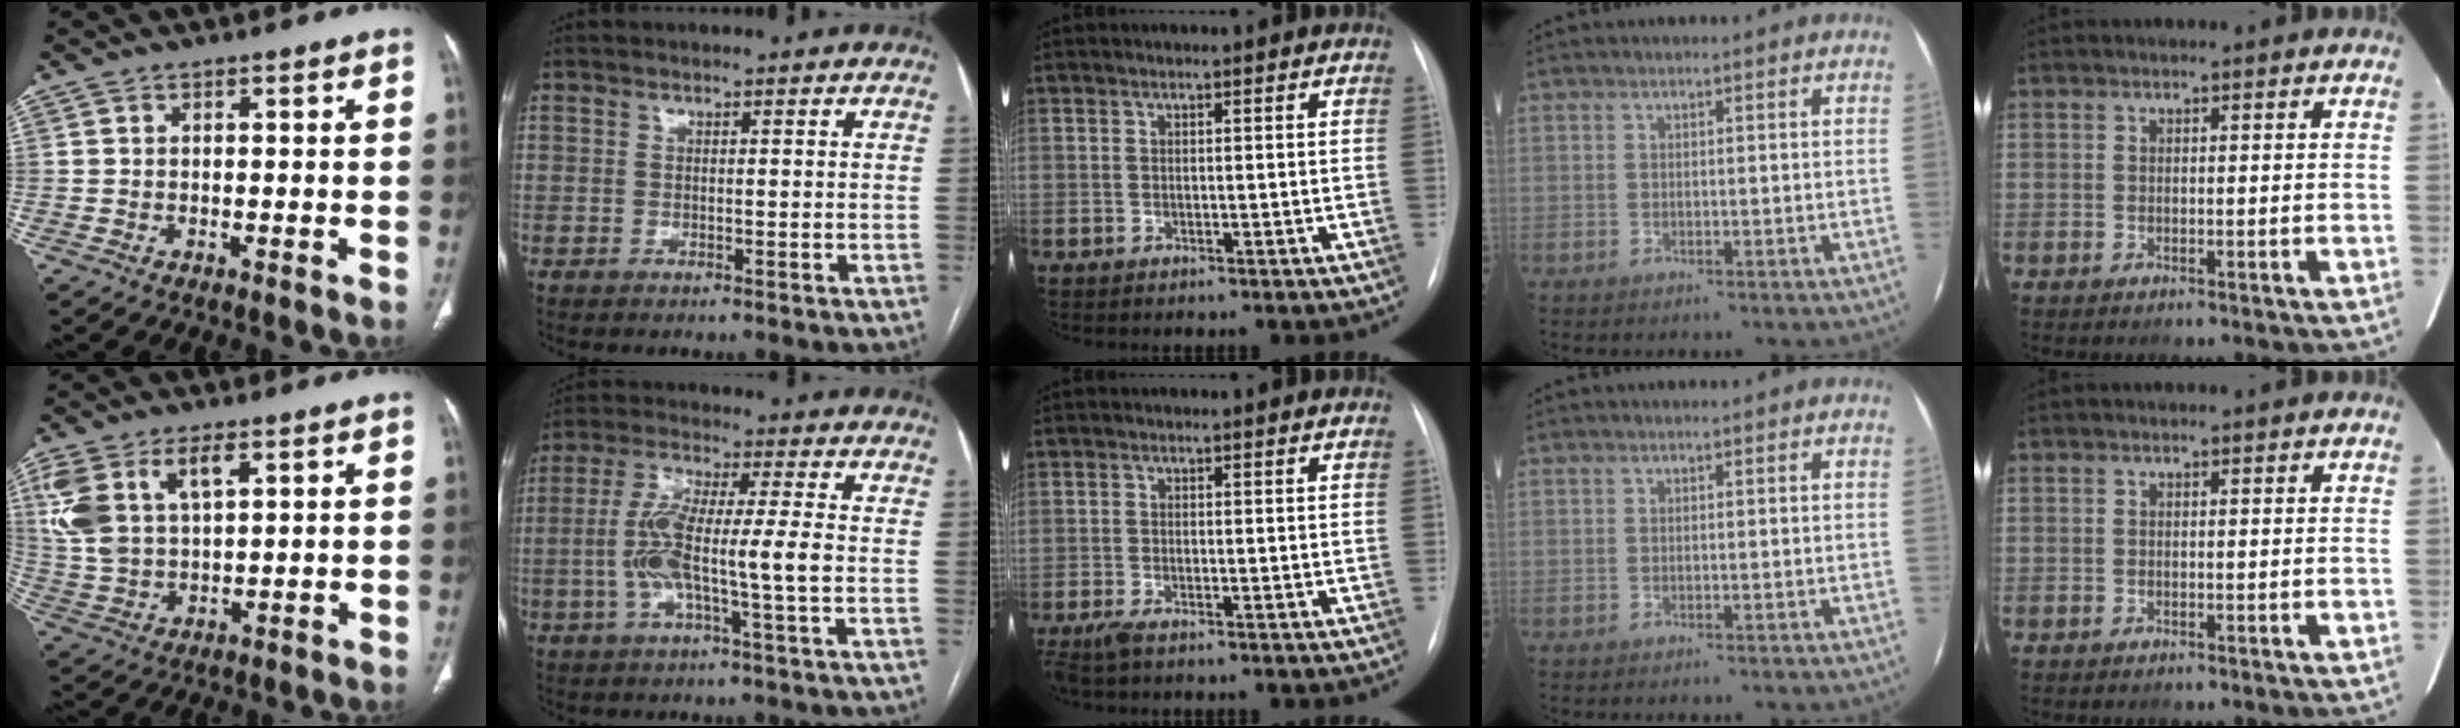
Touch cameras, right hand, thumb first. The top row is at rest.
{"thumb": {"total": 12.3, "force": [4.9, 6.4, 9.2], "torque": [-0.205, -0.001, 0.105]}, "index": {"total": 9.7, "force": [-1.8, 0.1, 9.5], "torque": [-0.193, 0.013, -0.039]}, "middle": {"total": 2.4, "force": [-1.8, 0.6, 1.6], "torque": [-0.038, -0.008, -0.033]}}